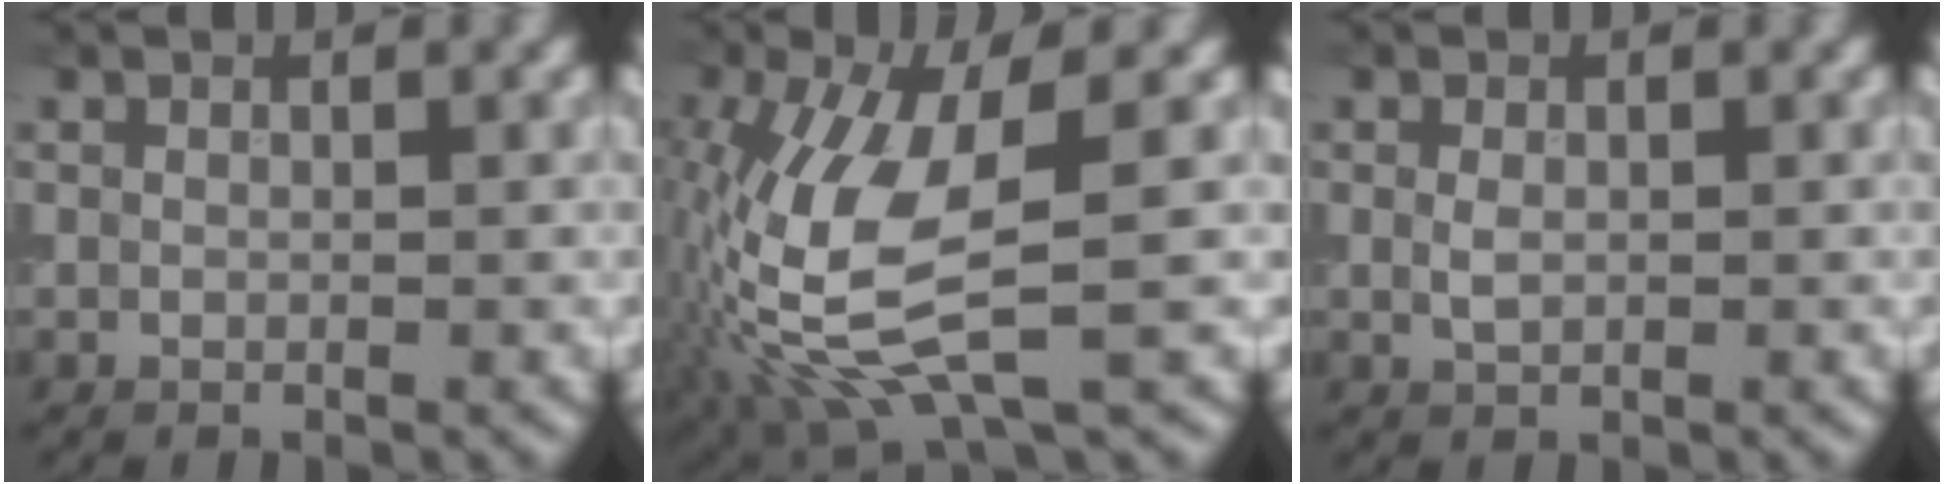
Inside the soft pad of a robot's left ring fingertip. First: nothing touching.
{"total": 9.7, "force": [-1.0, 3.7, 8.9], "torque": [-0.208, -0.008, -0.021]}
{"total": 1.2, "force": [0.0, 0.8, 0.9], "torque": [-0.023, -0.002, 0.002]}